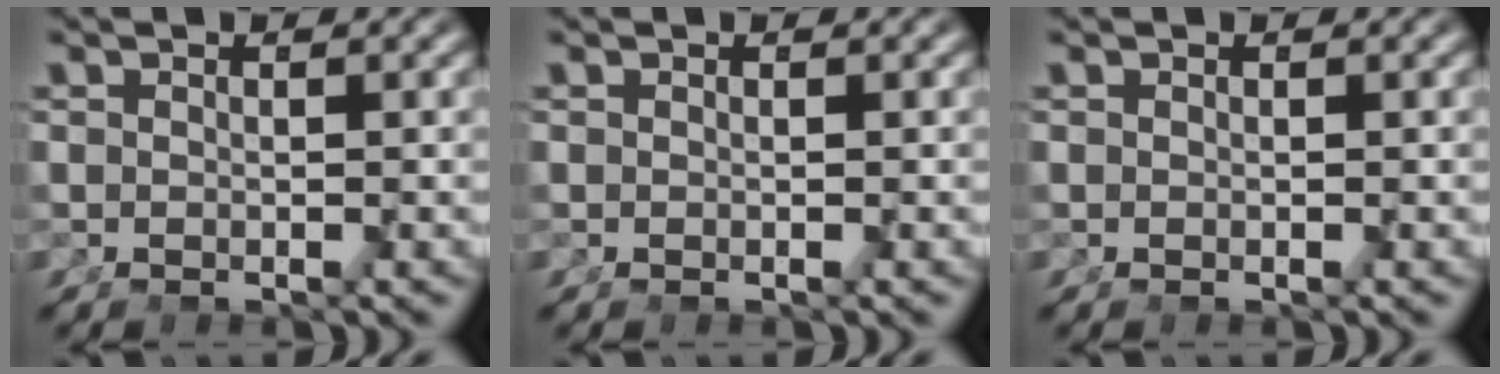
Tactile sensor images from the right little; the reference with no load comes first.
{"total": 0.0}
{"total": 0.0}